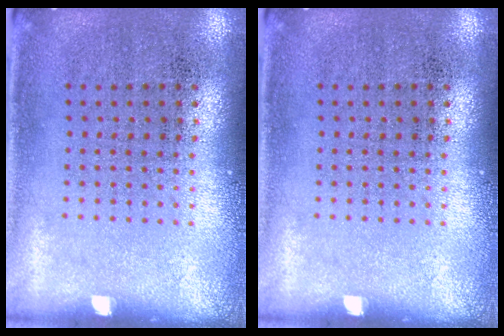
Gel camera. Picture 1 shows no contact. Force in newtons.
{"total": 0.0}